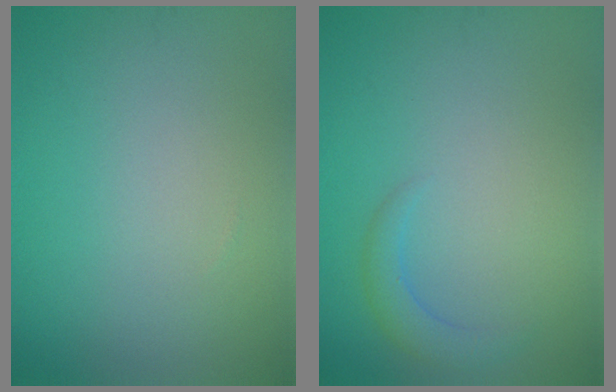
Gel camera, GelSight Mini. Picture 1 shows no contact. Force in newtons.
{"total": 1.8, "press": 1.8, "slide": 0.2}